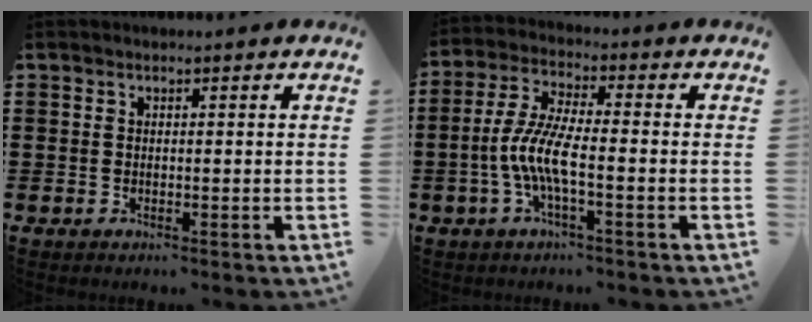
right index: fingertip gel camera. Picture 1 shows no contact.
{"total": 7.3, "force": [-2.4, 1.6, 6.7], "torque": [-0.163, -0.015, -0.055]}